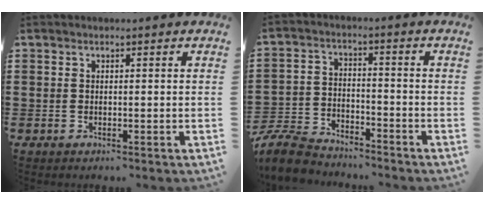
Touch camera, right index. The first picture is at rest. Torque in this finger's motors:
{"motor_torque": [-1.06, 1.08, -1.05, -0.21]}